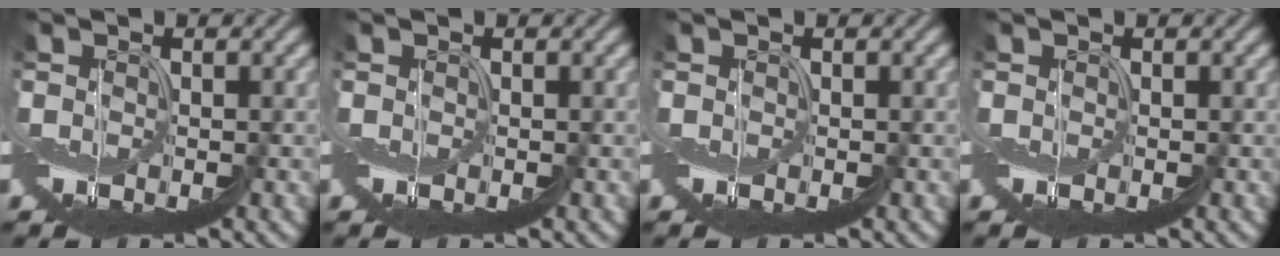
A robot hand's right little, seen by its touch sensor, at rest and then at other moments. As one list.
[{"total": 0.0}, {"total": 0.0}, {"total": 0.0}]